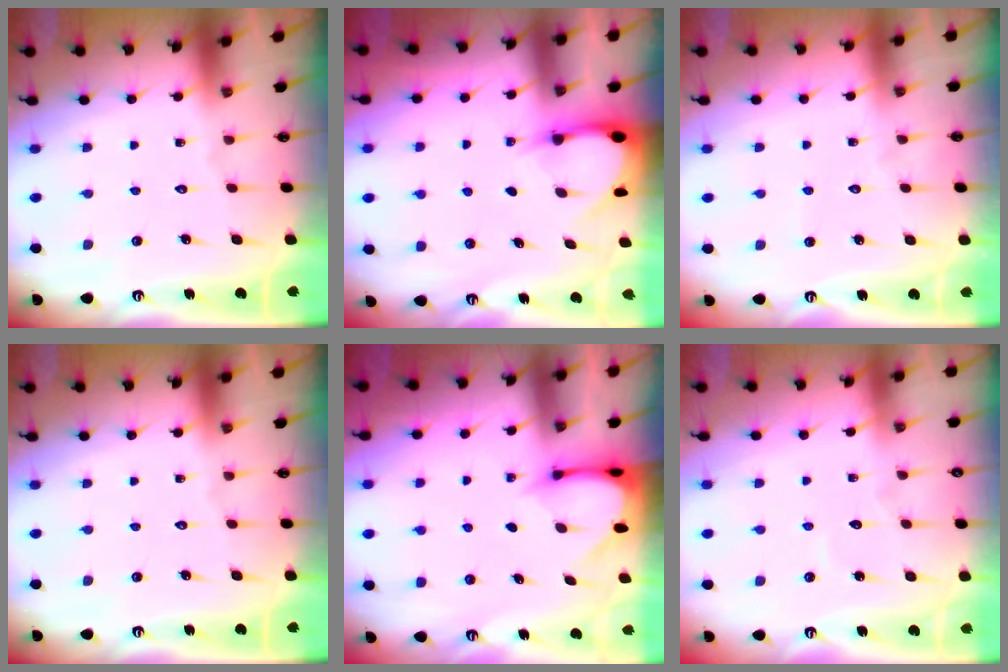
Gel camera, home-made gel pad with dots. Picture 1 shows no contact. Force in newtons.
{"total": 3.0, "press": 2.9, "slide": 0.2}
{"total": 2.3, "press": 2.3, "slide": 0.3}
{"total": 0.0}
{"total": 3.4, "press": 3.4, "slide": 0.2}
{"total": 2.9, "press": 2.9, "slide": 0.3}